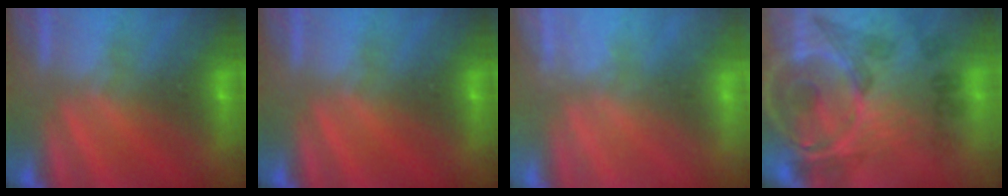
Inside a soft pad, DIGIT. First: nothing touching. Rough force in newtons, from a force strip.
{"total": 0.0}
{"total": 2.4}
{"total": 7.7}